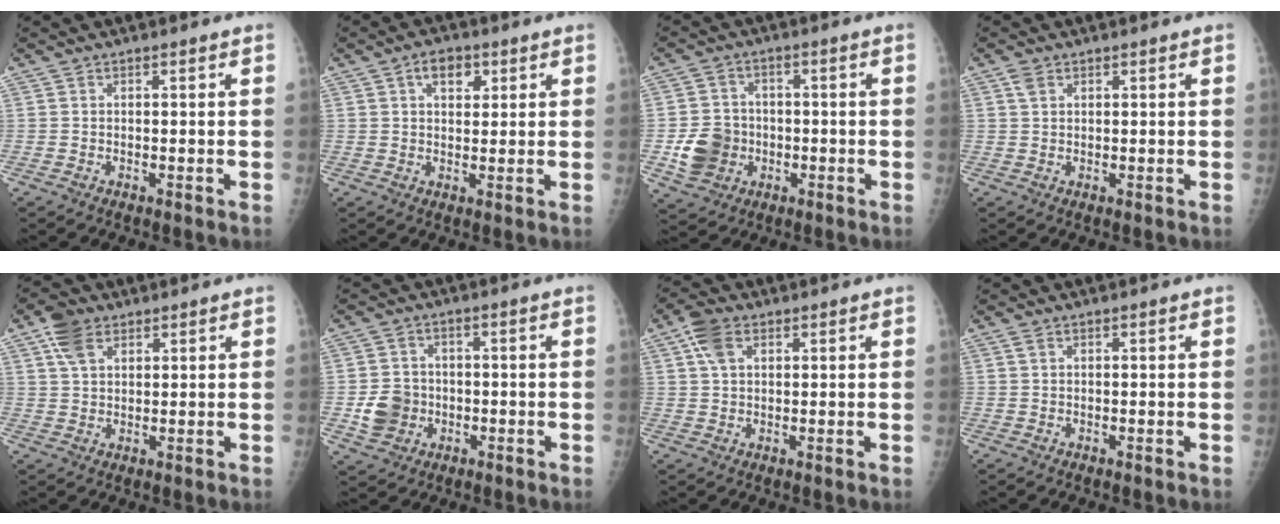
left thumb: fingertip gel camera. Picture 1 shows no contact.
{"total": 4.9, "force": [2.1, 3.1, 3.1], "torque": [-0.026, -0.003, 0.029]}
{"total": 8.5, "force": [-2.0, 7.5, 3.6], "torque": [-0.045, 0.011, -0.033]}
{"total": 1.8, "force": [0.9, 1.2, 1.0], "torque": [-0.017, 0.002, 0.017]}
{"total": 5.8, "force": [3.0, 3.6, 3.3], "torque": [-0.050, -0.002, 0.059]}
{"total": 6.5, "force": [-1.3, 5.8, 2.6], "torque": [-0.029, 0.010, -0.022]}
{"total": 5.3, "force": [2.3, 3.3, 3.5], "torque": [-0.062, 0.006, 0.043]}
{"total": 0.8, "force": [0.4, 0.5, 0.5], "torque": [-0.011, 0.005, 0.007]}